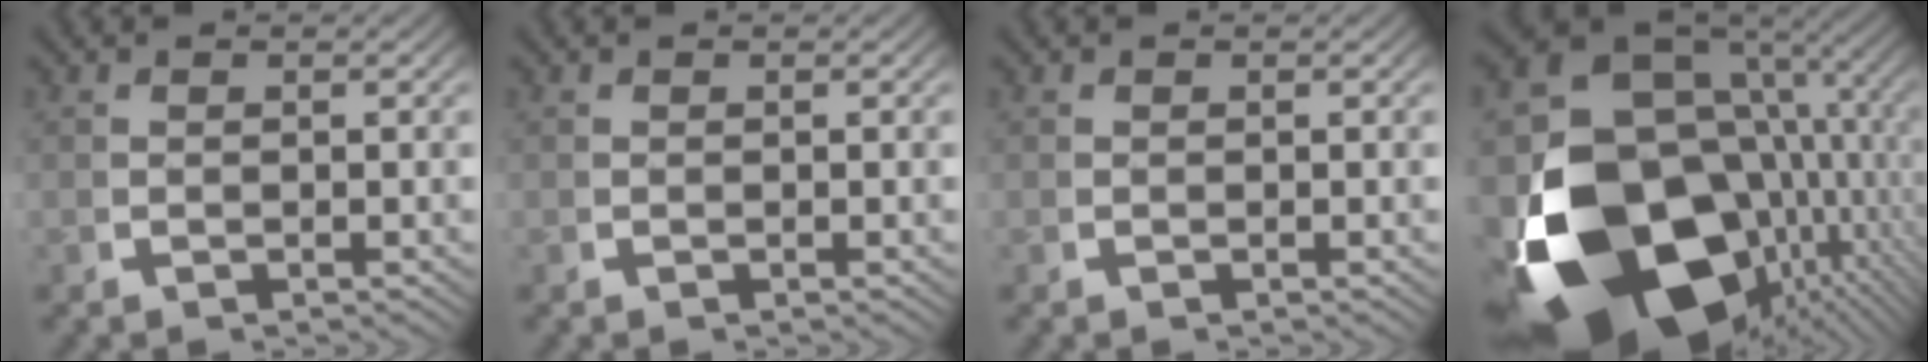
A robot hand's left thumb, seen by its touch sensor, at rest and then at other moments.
{"total": 0.0}
{"total": 0.0}
{"total": 29.9, "force": [-7.3, 20.5, 20.5], "torque": [-0.386, -0.094, -0.089]}